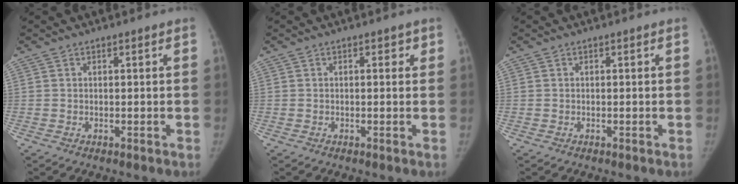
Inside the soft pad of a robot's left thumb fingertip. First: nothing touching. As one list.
[{"total": 1.1, "force": [0.5, 0.6, 0.8], "torque": [-0.002, 0.001, 0.004]}, {"total": 0.0}]